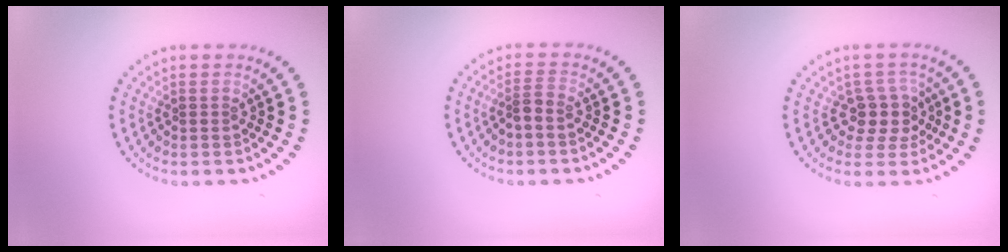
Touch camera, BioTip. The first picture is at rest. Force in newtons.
{"total": 1.4, "press": 1.1, "slide": 0.8}
{"total": 2.8, "press": 2.3, "slide": 1.6}